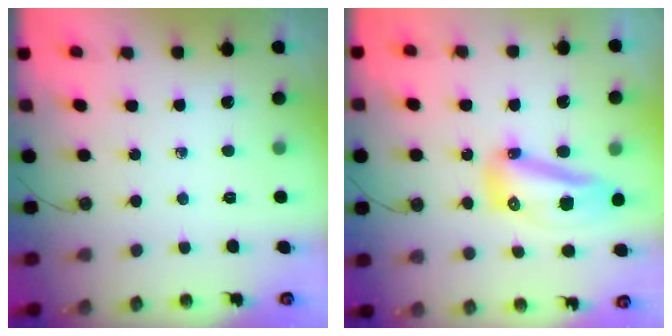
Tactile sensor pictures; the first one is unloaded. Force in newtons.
{"total": 12.9, "press": 12.8, "slide": 1.3}